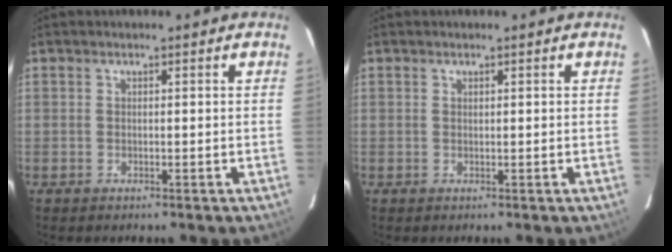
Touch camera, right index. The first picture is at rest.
{"total": 0.0}